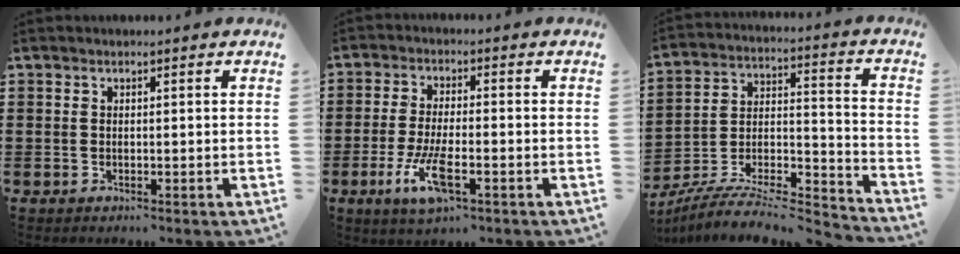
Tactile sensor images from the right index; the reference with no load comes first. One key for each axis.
{"total": 6.9, "fx": -2.9, "fy": 1.9, "fz": 6.0, "tx": -0.135, "ty": -0.017, "tz": -0.056}
{"total": 7.3, "fx": -6.7, "fy": 1.2, "fz": 2.8, "tx": -0.053, "ty": -0.005, "tz": -0.135}